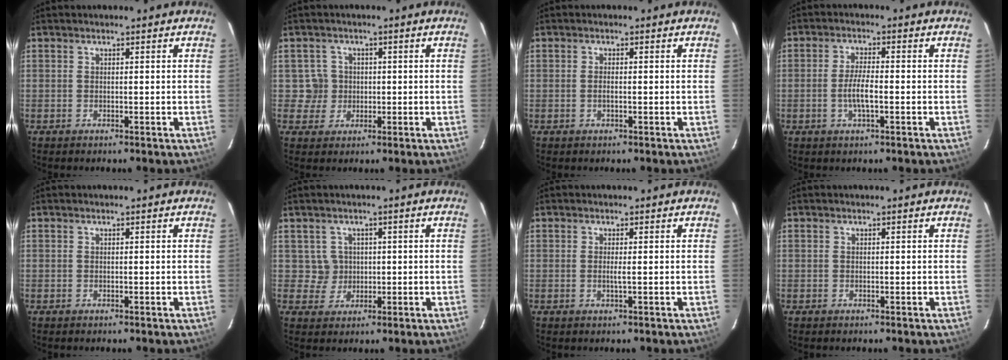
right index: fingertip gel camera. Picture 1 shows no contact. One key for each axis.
{"total": 4.1, "fx": 0.0, "fy": 4.1, "fz": 0.1, "tx": 0.005, "ty": 0.018, "tz": 0.004}
{"total": 1.2, "fx": -0.2, "fy": 0.4, "fz": 1.1, "tx": -0.023, "ty": 0.001, "tz": -0.006}
{"total": 4.7, "fx": -1.2, "fy": 1.0, "fz": 4.4, "tx": -0.088, "ty": 0.000, "tz": -0.024}
{"total": 0.0}
{"total": 3.6, "fx": 0.5, "fy": 3.6, "fz": 0.0, "tx": 0.003, "ty": 0.014, "tz": 0.013}
{"total": 1.2, "fx": -0.1, "fy": -0.2, "fz": 1.2, "tx": -0.024, "ty": -0.003, "tz": -0.002}
{"total": 0.0}